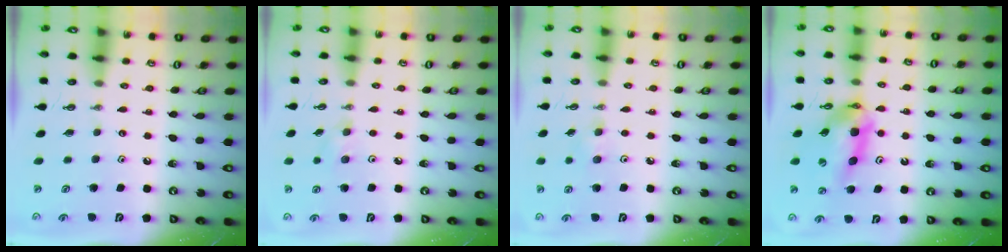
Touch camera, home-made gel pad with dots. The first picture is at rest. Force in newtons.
{"total": 5.0, "press": 4.7, "slide": 1.9}
{"total": 5.0, "press": 4.8, "slide": 1.4}
{"total": 11.8, "press": 11.7, "slide": 1.2}